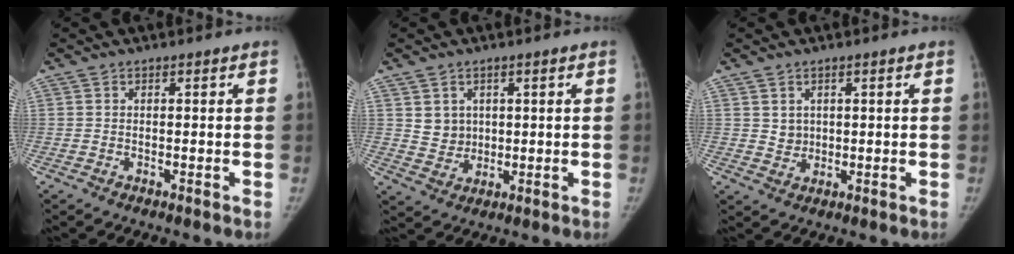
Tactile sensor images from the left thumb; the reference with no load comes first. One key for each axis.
{"total": 4.6, "fx": 1.4, "fy": 4.1, "fz": 1.4, "tx": -0.003, "ty": -0.011, "tz": 0.036}
{"total": 2.5, "fx": 0.9, "fy": 2.2, "fz": 0.8, "tx": -0.003, "ty": -0.009, "tz": 0.025}